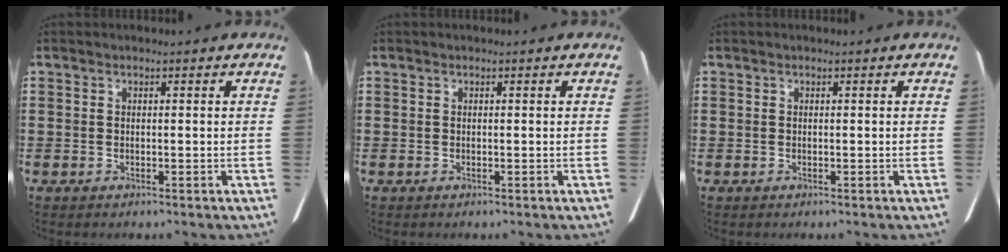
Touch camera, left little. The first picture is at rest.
{"total": 0.0}
{"total": 0.0}